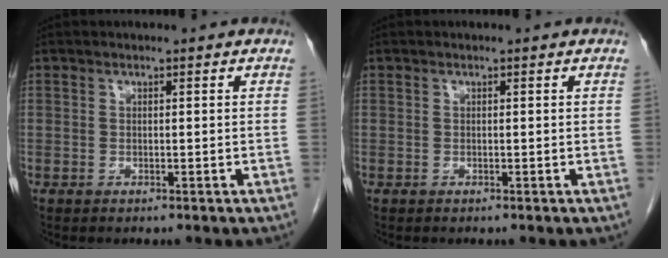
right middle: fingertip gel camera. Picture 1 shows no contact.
{"total": 0.0}